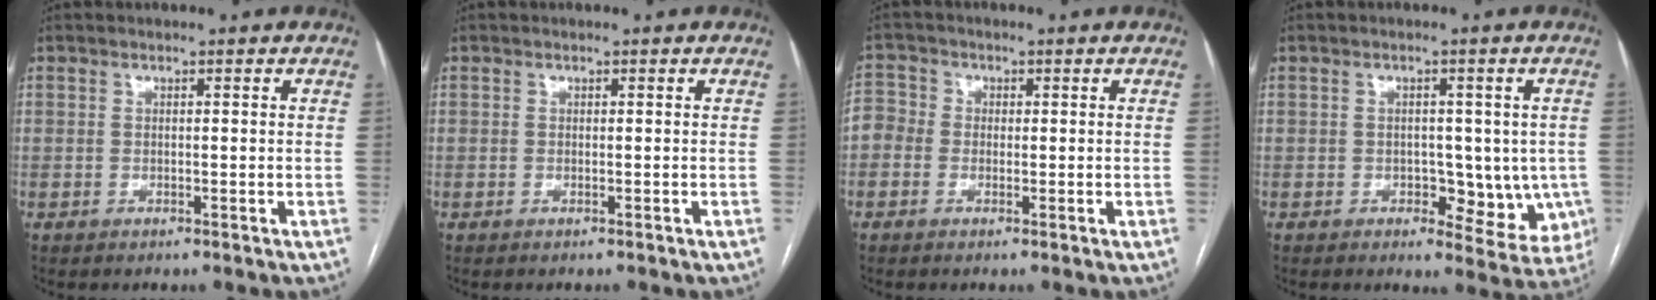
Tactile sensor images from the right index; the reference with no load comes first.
{"total": 0.0}
{"total": 5.2, "force": [-0.5, 5.0, 1.4], "torque": [-0.035, 0.023, -0.020]}
{"total": 7.5, "force": [-1.7, 4.9, 5.4], "torque": [-0.045, 0.007, -0.015]}